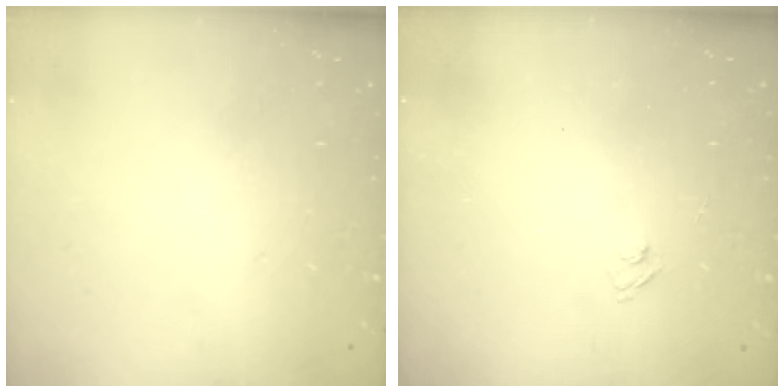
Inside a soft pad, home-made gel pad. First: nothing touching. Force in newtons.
{"total": 2.7, "press": 2.5, "slide": 0.9}